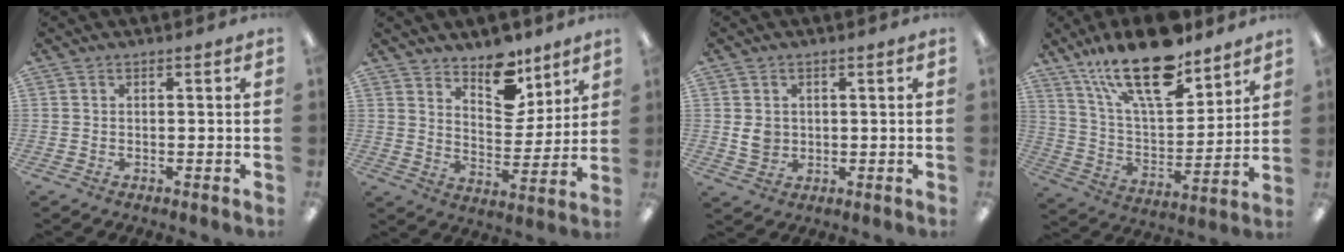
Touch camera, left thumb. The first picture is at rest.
{"total": 11.5, "force": [9.0, 5.9, 4.2], "torque": [-0.052, -0.062, 0.166]}
{"total": 4.2, "force": [0.6, 3.7, 1.9], "torque": [-0.022, 0.000, 0.009]}
{"total": 22.3, "force": [16.0, 8.4, 13.1], "torque": [-0.229, -0.090, 0.277]}